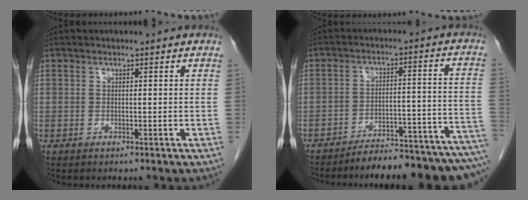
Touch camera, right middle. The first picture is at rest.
{"total": 18.1, "force": [-16.2, 1.7, 8.0], "torque": [-0.052, 0.025, -0.217]}